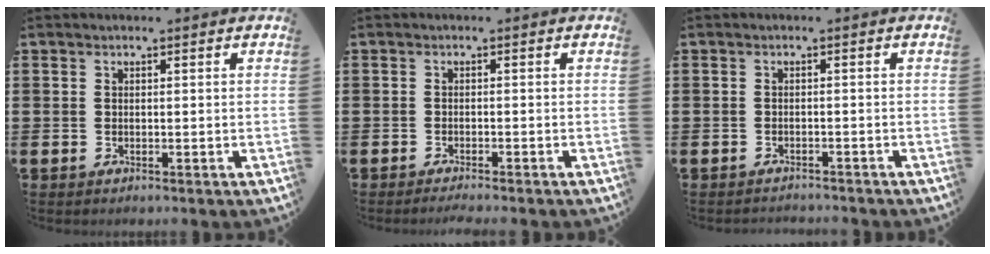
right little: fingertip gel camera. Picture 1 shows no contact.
{"total": 1.0, "force": [-0.9, -0.1, 0.3], "torque": [-0.004, -0.002, -0.018]}
{"total": 1.0, "force": [-1.0, 0.0, -0.1], "torque": [-0.001, 0.002, -0.021]}